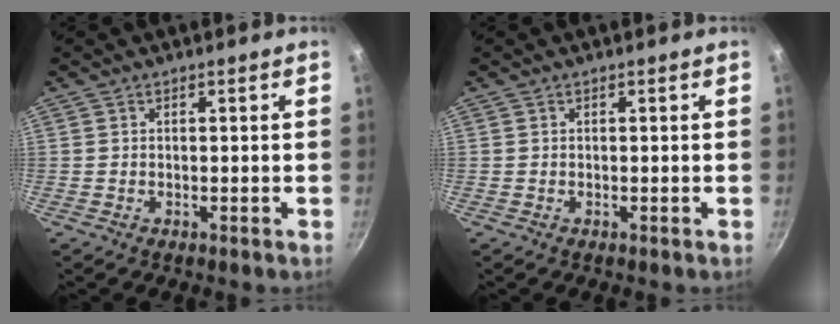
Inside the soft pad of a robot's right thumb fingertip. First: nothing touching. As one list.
[{"total": 0.0}]